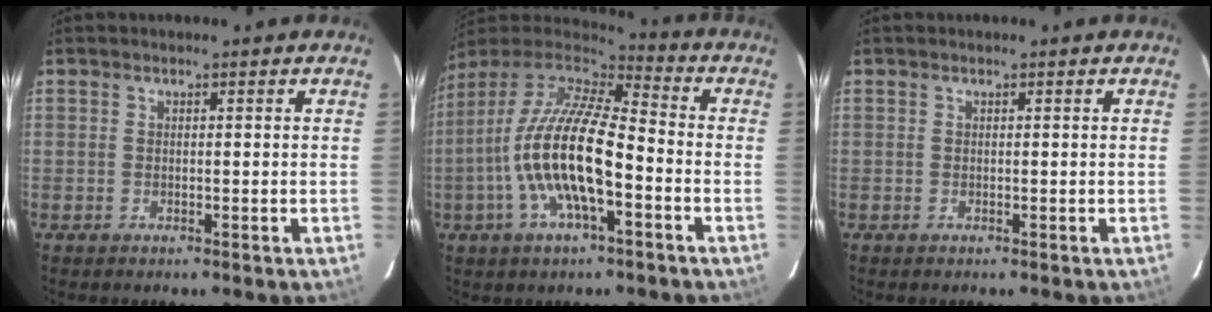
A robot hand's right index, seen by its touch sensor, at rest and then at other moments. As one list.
[{"total": 17.7, "force": [-4.8, 5.4, 16.2], "torque": [-0.306, -0.012, -0.094]}, {"total": 0.0}]